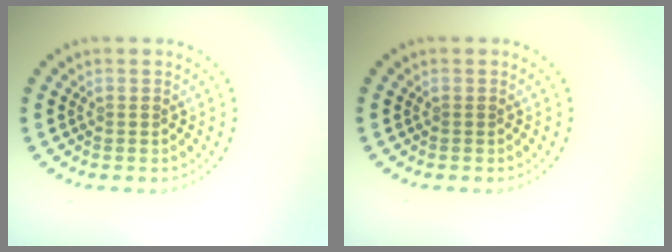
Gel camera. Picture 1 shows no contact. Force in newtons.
{"total": 0.0}